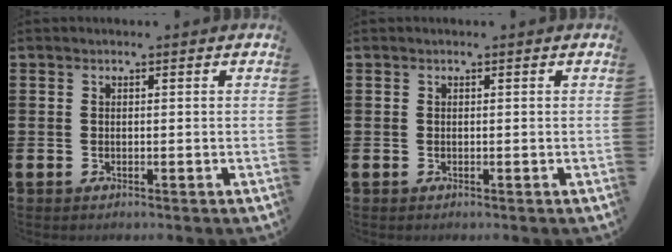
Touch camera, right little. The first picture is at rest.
{"total": 0.0}